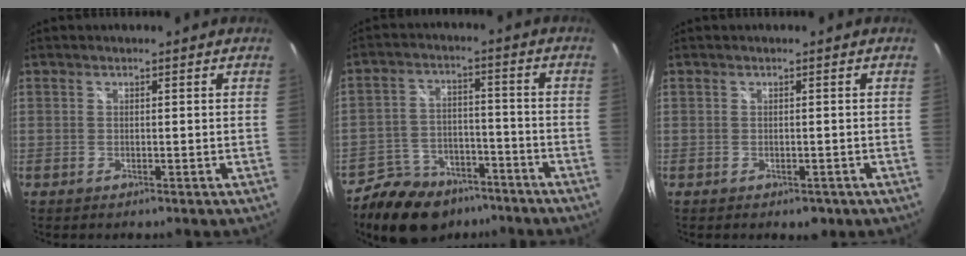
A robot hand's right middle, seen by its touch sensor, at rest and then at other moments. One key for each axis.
{"total": 13.9, "fx": -10.5, "fy": 7.6, "fz": 5.1, "tx": -0.120, "ty": 0.013, "tz": -0.155}
{"total": 2.1, "fx": -1.0, "fy": 1.5, "fz": 1.0, "tx": -0.017, "ty": -0.007, "tz": -0.010}